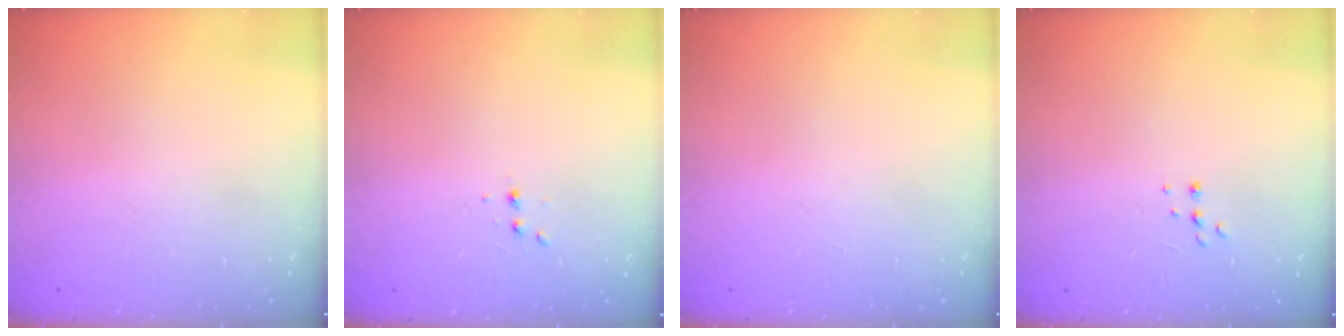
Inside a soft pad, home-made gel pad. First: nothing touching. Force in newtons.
{"total": 2.9, "press": 2.7, "slide": 1.0}
{"total": 0.0}
{"total": 3.4, "press": 3.3, "slide": 0.6}